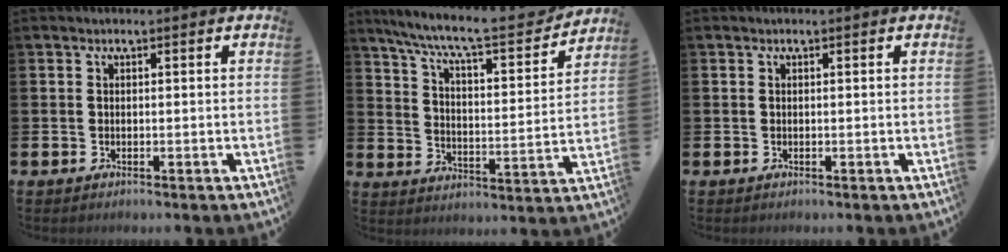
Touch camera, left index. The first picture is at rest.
{"total": 9.5, "force": [8.4, 1.3, 4.2], "torque": [-0.110, -0.054, 0.140]}
{"total": 0.0}